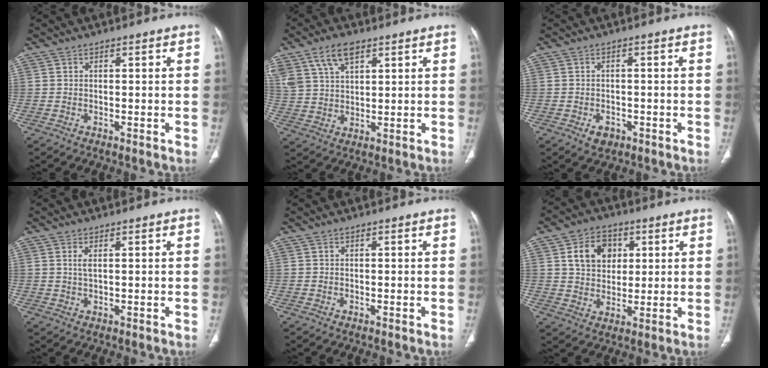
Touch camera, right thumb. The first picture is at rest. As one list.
[{"total": 8.8, "force": [5.1, 4.6, 5.5], "torque": [-0.102, -0.009, 0.106]}, {"total": 2.8, "force": [-1.3, 2.0, 1.3], "torque": [-0.013, 0.005, -0.013]}, {"total": 1.7, "force": [0.6, 0.5, 1.5], "torque": [-0.039, 0.001, 0.017]}, {"total": 0.0}, {"total": 9.5, "force": [3.0, 7.4, 5.2], "torque": [-0.053, -0.006, 0.053]}]